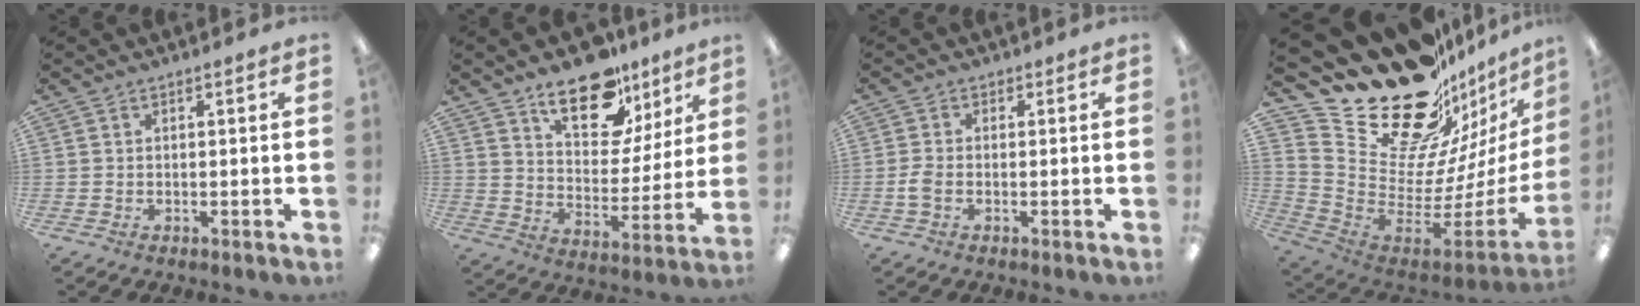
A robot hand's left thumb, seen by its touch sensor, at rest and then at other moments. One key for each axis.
{"total": 16.8, "fx": 11.9, "fy": 8.1, "fz": 8.7, "tx": -0.128, "ty": -0.072, "tz": 0.208}
{"total": 3.1, "fx": -0.9, "fy": 2.0, "fz": 2.1, "tx": -0.049, "ty": 0.002, "tz": -0.019}
{"total": 29.5, "fx": 21.1, "fy": 15.3, "fz": 13.8, "tx": -0.214, "ty": -0.175, "tz": 0.409}